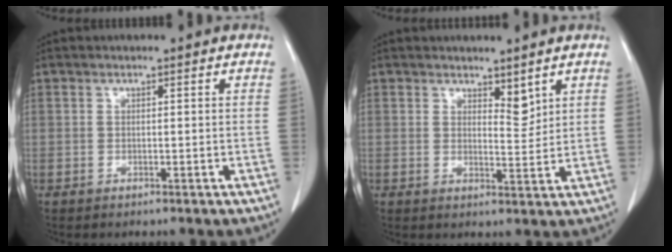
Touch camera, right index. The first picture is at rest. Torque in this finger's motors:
{"motor_torque": [-0.11, 0.06, -0.09, -0.01]}